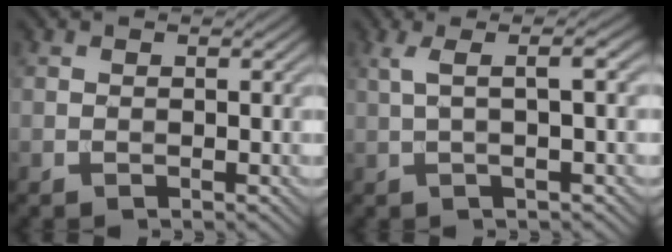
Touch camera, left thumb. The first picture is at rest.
{"total": 4.4, "force": [0.9, 0.7, 4.3], "torque": [-0.073, 0.019, 0.013]}